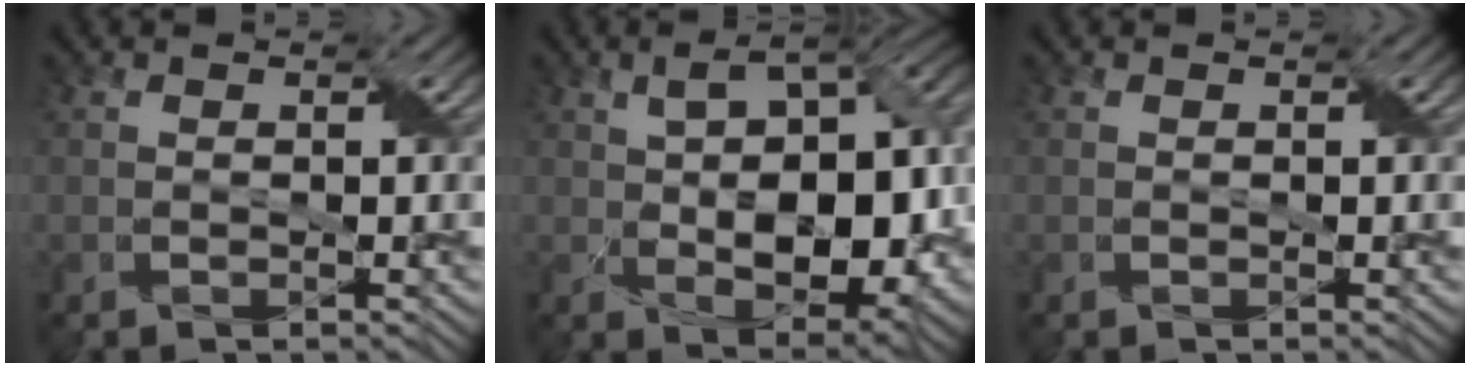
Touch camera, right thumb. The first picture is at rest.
{"total": 13.8, "force": [-0.6, 7.3, 11.7], "torque": [-0.184, 0.002, -0.002]}
{"total": 0.0}